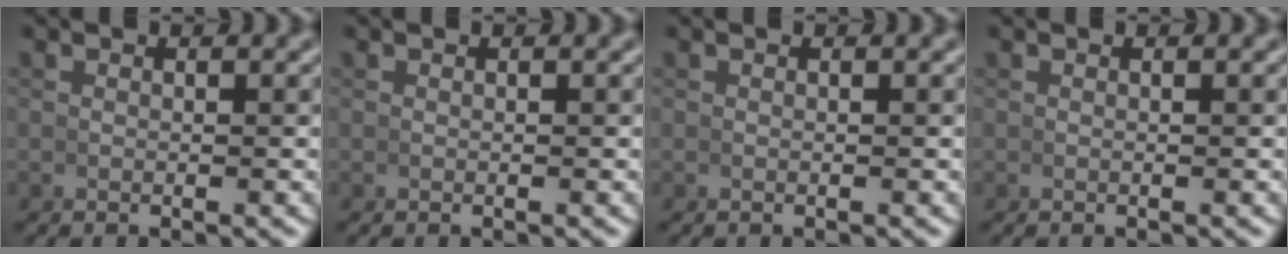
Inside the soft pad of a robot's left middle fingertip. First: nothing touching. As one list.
[{"total": 0.0}, {"total": 0.0}, {"total": 0.0}]